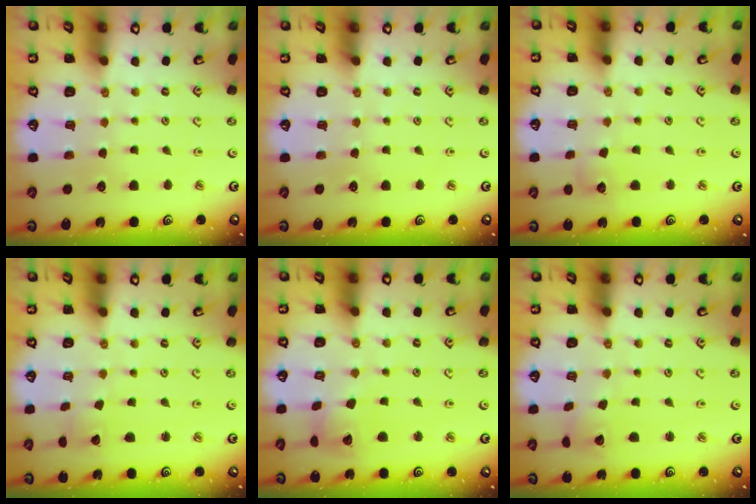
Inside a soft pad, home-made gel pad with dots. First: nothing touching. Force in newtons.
{"total": 0.0}
{"total": 3.3, "press": 3.3, "slide": 0.3}
{"total": 2.6, "press": 2.6, "slide": 0.4}
{"total": 8.5, "press": 8.4, "slide": 1.2}
{"total": 2.5, "press": 2.5, "slide": 0.4}